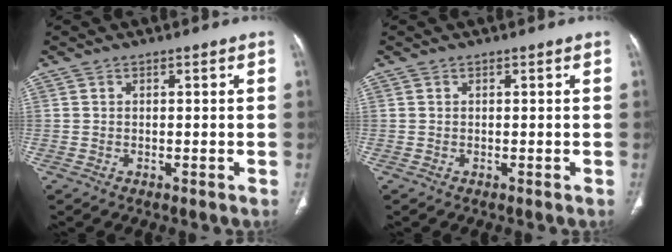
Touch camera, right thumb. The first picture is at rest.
{"total": 0.0}